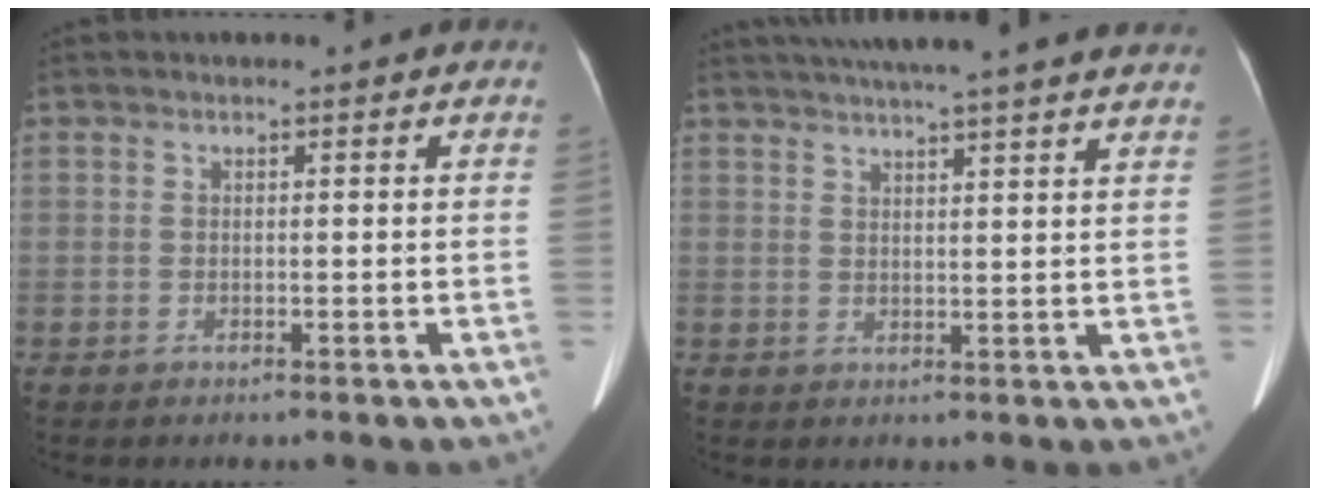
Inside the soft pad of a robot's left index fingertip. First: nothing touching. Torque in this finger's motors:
{"motor_torque": [0.91, -1.23, 0.23, 0.04]}